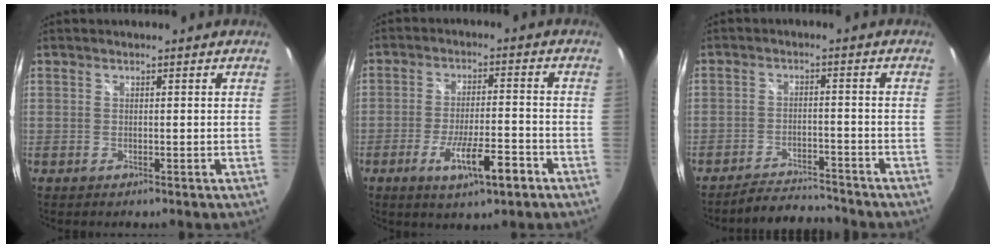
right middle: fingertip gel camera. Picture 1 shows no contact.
{"total": 9.2, "force": [-4.9, 1.9, 7.6], "torque": [-0.143, -0.018, -0.076]}
{"total": 7.3, "force": [-7.1, 0.8, 1.1], "torque": [-0.041, 0.003, -0.111]}